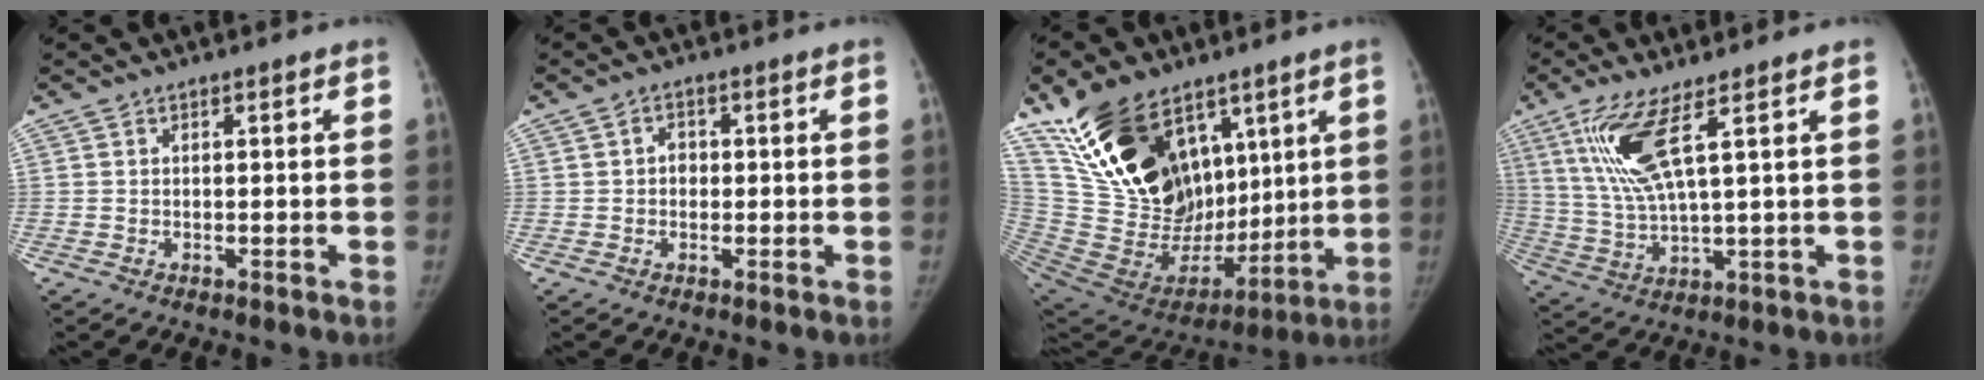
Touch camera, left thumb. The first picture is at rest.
{"total": 2.1, "force": [0.0, 1.9, 1.1], "torque": [-0.004, 0.006, -0.004]}
{"total": 26.9, "force": [13.8, 15.7, 17.0], "torque": [-0.280, -0.035, 0.268]}
{"total": 10.4, "force": [4.7, 1.8, 9.0], "torque": [-0.210, -0.022, 0.103]}